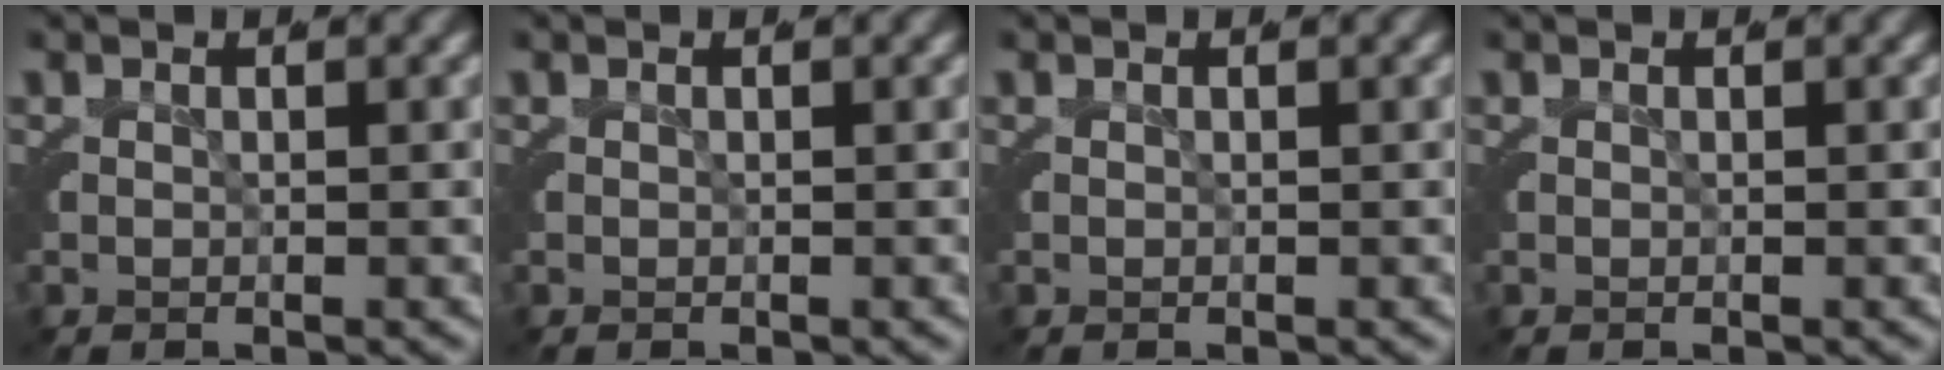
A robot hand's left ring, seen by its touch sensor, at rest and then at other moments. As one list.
[{"total": 0.0}, {"total": 0.0}, {"total": 0.0}]